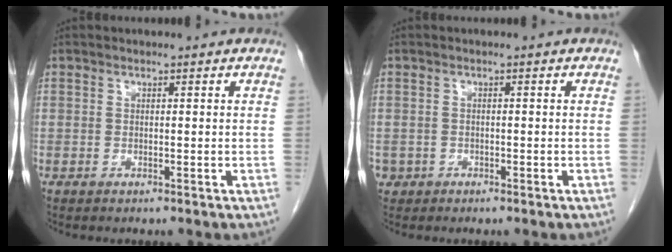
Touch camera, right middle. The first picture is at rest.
{"total": 1.3, "force": [-0.7, 1.1, 0.1], "torque": [-0.005, 0.005, -0.010]}